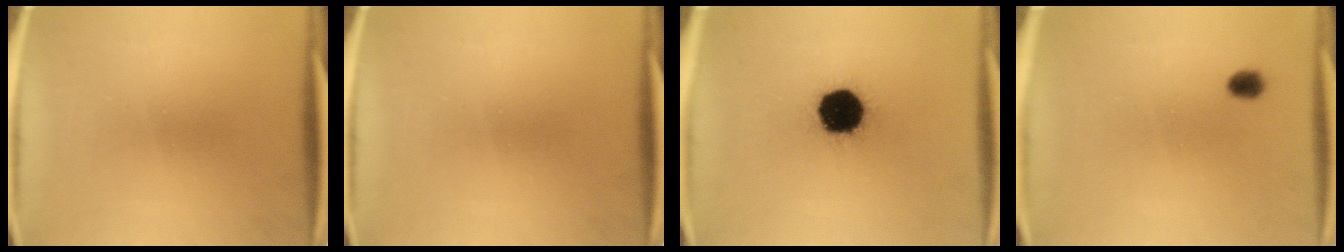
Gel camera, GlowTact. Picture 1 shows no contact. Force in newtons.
{"total": 0.0}
{"total": 17.3}
{"total": 2.7}